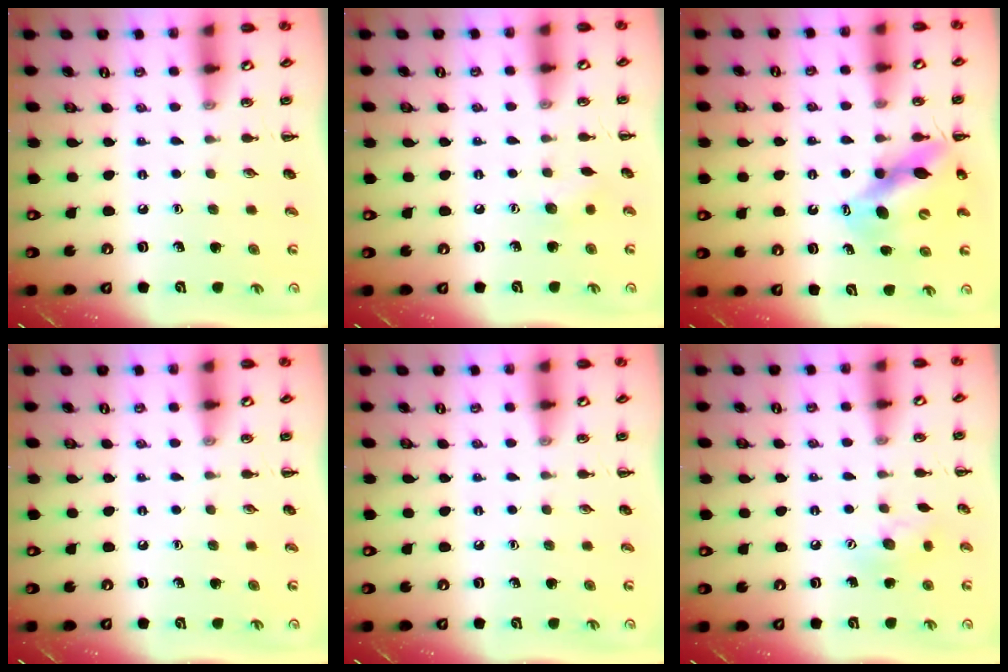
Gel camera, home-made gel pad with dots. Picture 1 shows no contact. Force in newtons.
{"total": 5.8, "press": 5.6, "slide": 1.6}
{"total": 11.6, "press": 11.2, "slide": 3.1}
{"total": 0.0}
{"total": 0.0}
{"total": 7.9, "press": 7.8, "slide": 1.0}